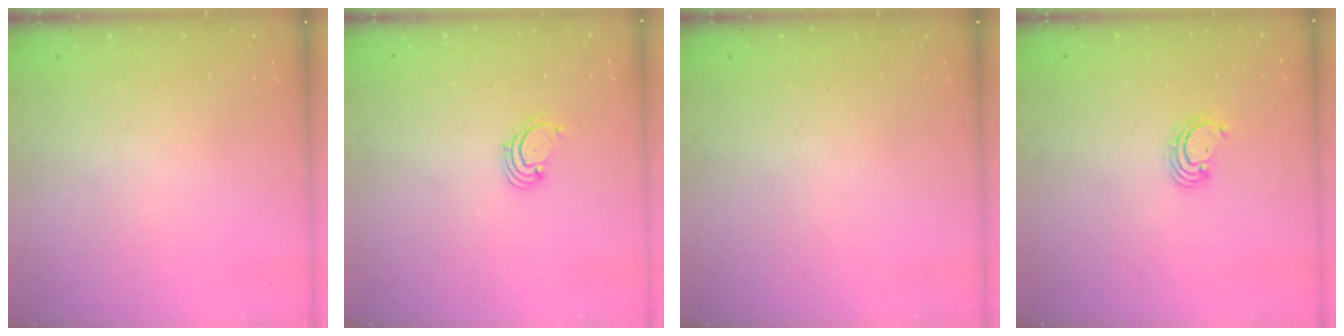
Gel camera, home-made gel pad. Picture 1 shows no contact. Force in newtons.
{"total": 1.9, "press": 1.8, "slide": 0.2}
{"total": 0.0}
{"total": 3.6, "press": 3.6, "slide": 0.2}